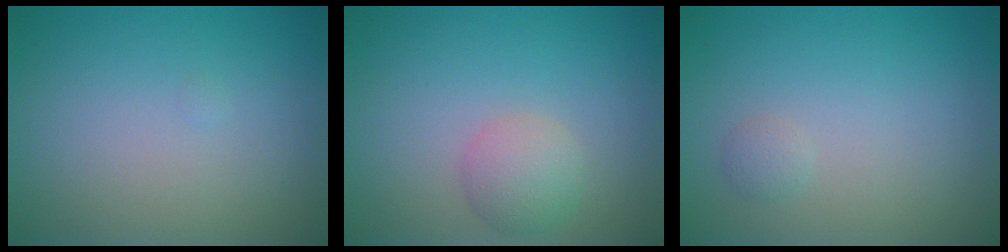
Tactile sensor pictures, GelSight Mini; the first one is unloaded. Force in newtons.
{"total": 2.5, "press": 2.5, "slide": 0.1}
{"total": 0.7, "press": 0.7, "slide": 0.1}